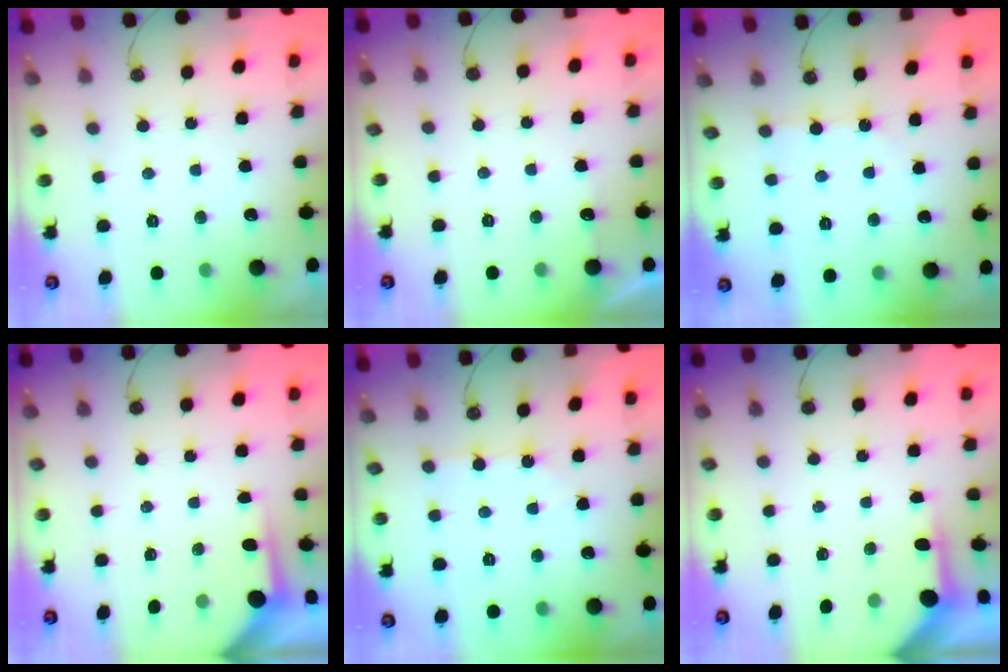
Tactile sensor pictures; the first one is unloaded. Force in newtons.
{"total": 2.7, "press": 2.7, "slide": 0.3}
{"total": 2.0, "press": 1.9, "slide": 0.3}
{"total": 3.4, "press": 3.3, "slide": 0.4}
{"total": 3.3, "press": 3.3, "slide": 0.6}
{"total": 4.0, "press": 4.0, "slide": 0.3}